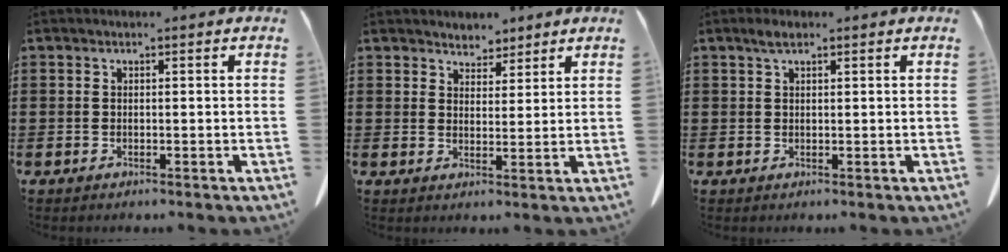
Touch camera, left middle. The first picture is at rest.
{"total": 3.8, "force": [3.5, 1.5, -0.4], "torque": [-0.006, -0.007, 0.066]}
{"total": 1.6, "force": [1.0, 0.6, 1.0], "torque": [-0.024, 0.002, 0.019]}